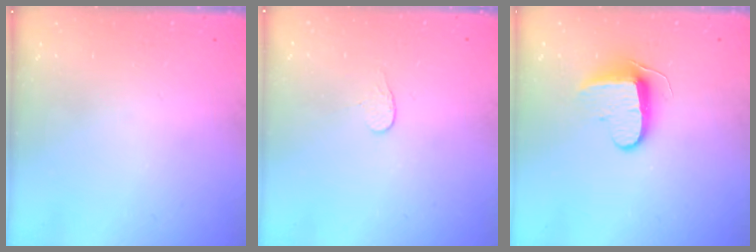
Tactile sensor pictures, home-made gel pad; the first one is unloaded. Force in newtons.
{"total": 3.4, "press": 3.4, "slide": 0.4}
{"total": 9.2, "press": 9.2, "slide": 0.7}